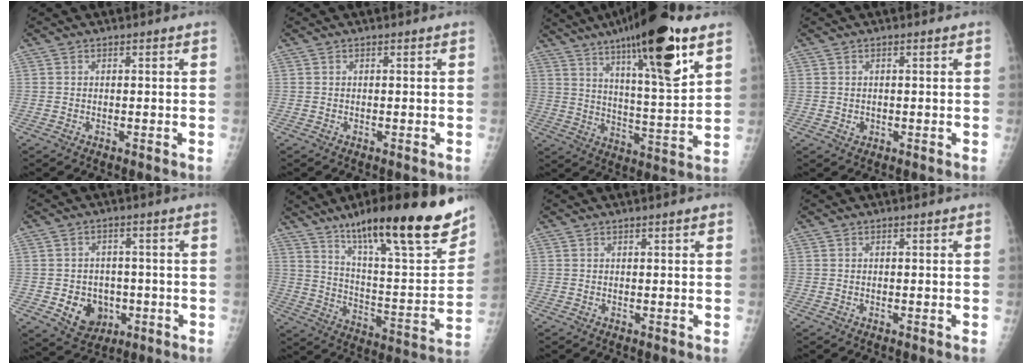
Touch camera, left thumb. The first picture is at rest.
{"total": 0.0}
{"total": 21.8, "force": [12.7, 4.0, 17.3], "torque": [-0.264, -0.047, 0.203]}
{"total": 1.1, "force": [0.1, 0.9, 0.6], "torque": [-0.004, 0.000, 0.006]}
{"total": 7.9, "force": [-2.0, 6.6, 3.9], "torque": [-0.030, 0.009, -0.020]}
{"total": 25.9, "force": [17.7, 4.9, 18.3], "torque": [-0.252, -0.067, 0.280]}
{"total": 1.0, "force": [0.6, 0.1, 0.8], "torque": [-0.011, 0.000, 0.007]}
{"total": 0.0}